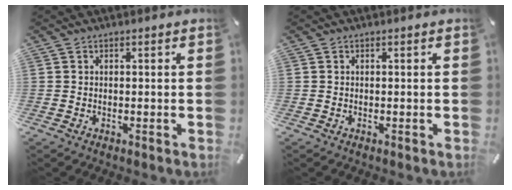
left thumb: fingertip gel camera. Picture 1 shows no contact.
{"total": 0.0}